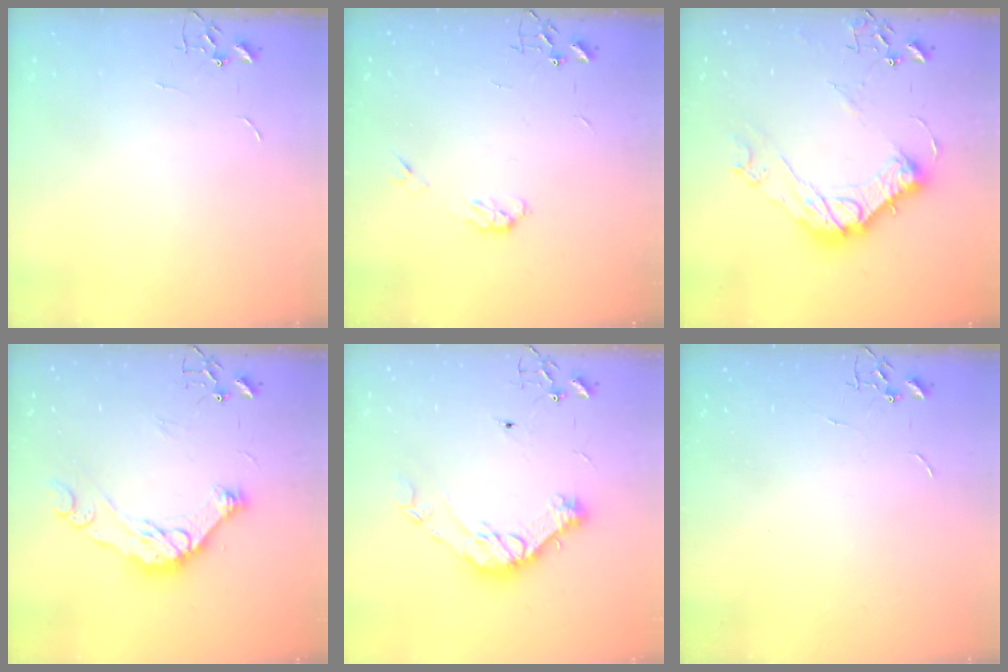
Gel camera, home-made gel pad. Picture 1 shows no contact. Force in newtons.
{"total": 4.0, "press": 3.9, "slide": 0.9}
{"total": 17.5, "press": 17.4, "slide": 1.4}
{"total": 15.1, "press": 15.0, "slide": 1.8}
{"total": 14.5, "press": 14.5, "slide": 1.1}
{"total": 0.0}